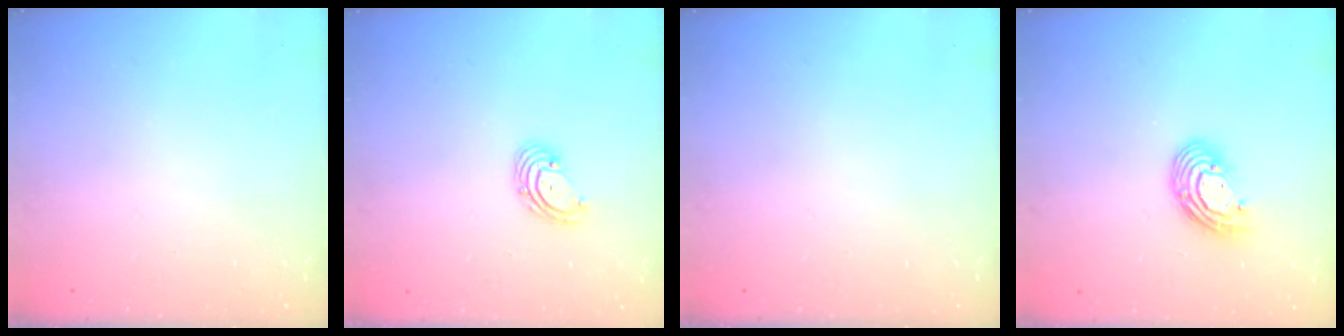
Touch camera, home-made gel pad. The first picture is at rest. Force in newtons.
{"total": 3.4, "press": 3.3, "slide": 0.5}
{"total": 0.0}
{"total": 10.1, "press": 10.0, "slide": 1.1}